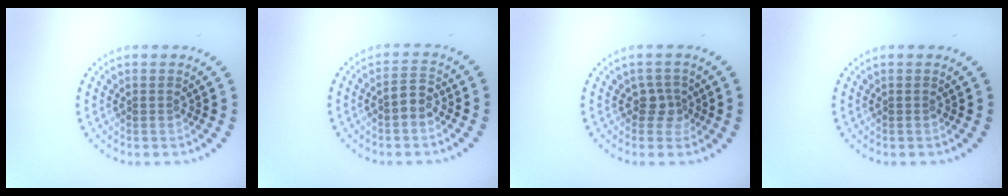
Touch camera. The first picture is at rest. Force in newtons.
{"total": 1.9, "press": 1.8, "slide": 0.7}
{"total": 1.9, "press": 1.3, "slide": 1.3}
{"total": 0.0}